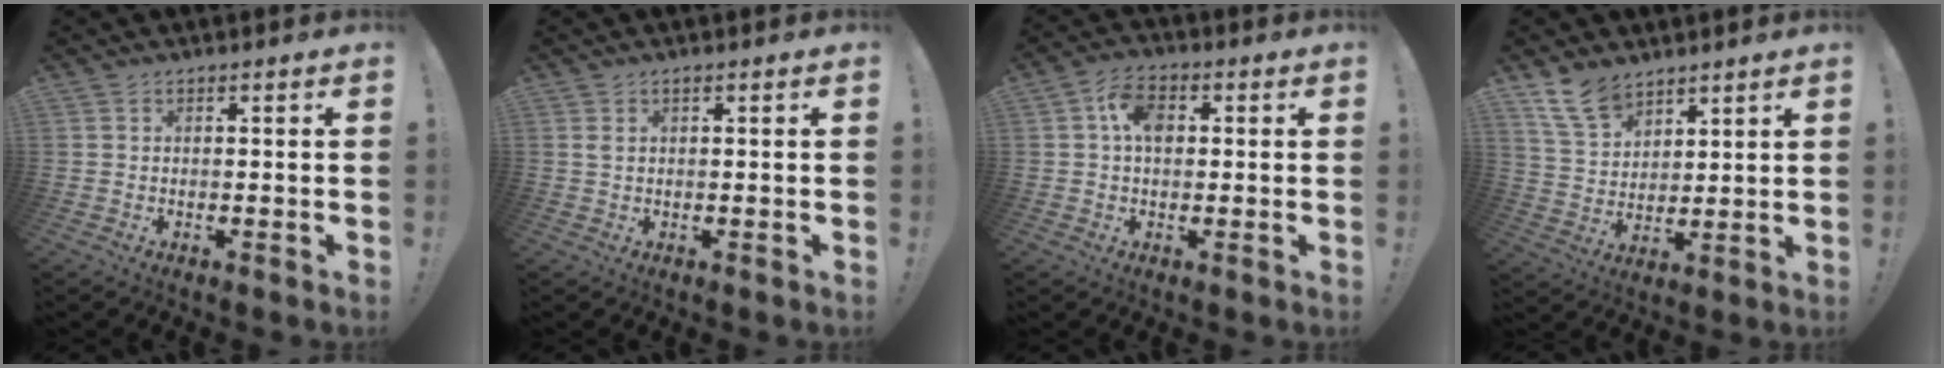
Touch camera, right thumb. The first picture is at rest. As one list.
[{"total": 1.3, "force": [0.6, 0.6, 1.0], "torque": [-0.021, 0.003, 0.009]}, {"total": 7.4, "force": [1.4, 4.9, 5.4], "torque": [-0.094, 0.011, 0.027]}, {"total": 10.3, "force": [7.8, 5.7, 3.7], "torque": [-0.081, -0.041, 0.155]}]